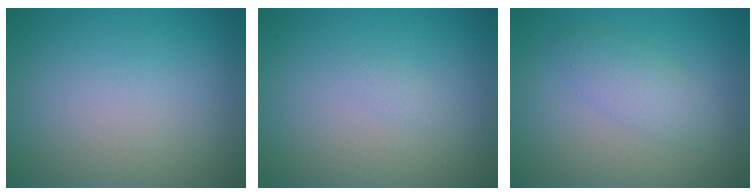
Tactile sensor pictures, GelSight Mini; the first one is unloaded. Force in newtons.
{"total": 0.5, "press": 0.5, "slide": 0.1}
{"total": 2.3, "press": 2.3, "slide": 0.2}